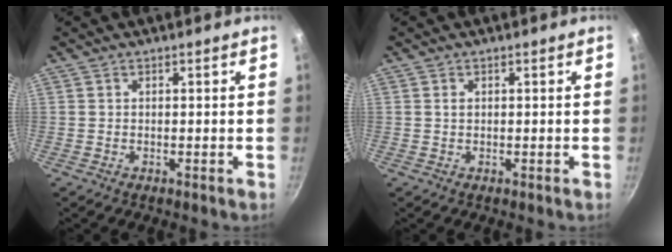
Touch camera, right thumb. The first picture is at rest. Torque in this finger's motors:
{"motor_torque": [0.13, 0.22, 0.12, -0.12, -0.02]}